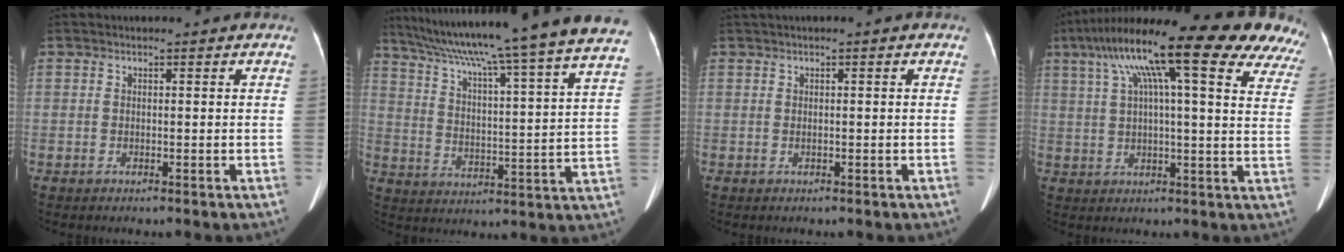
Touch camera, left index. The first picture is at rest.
{"total": 29.5, "force": [25.8, -1.8, 14.1], "torque": [-0.235, -0.053, 0.345]}
{"total": 0.6, "force": [0.2, 0.0, 0.6], "torque": [-0.017, 0.012, 0.008]}
{"total": 27.8, "force": [18.5, 4.8, 20.1], "torque": [-0.274, 0.059, 0.241]}